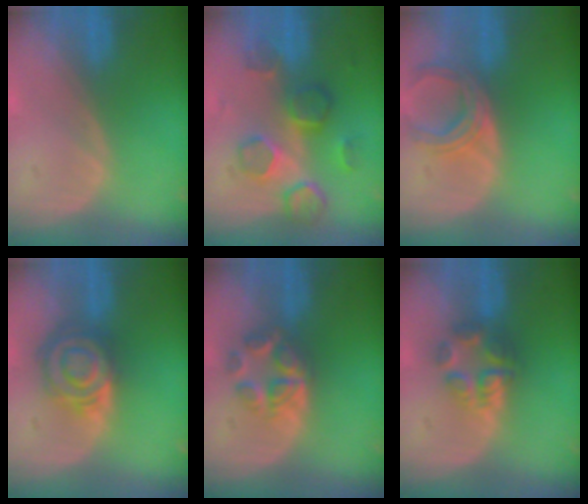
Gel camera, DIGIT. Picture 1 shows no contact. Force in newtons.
{"total": 8.6, "press": 7.7, "slide": 3.9}
{"total": 5.7, "press": 5.7, "slide": 0.5}
{"total": 8.0, "press": 7.1, "slide": 3.7}
{"total": 5.6, "press": 5.3, "slide": 1.7}
{"total": 6.0, "press": 5.3, "slide": 2.8}